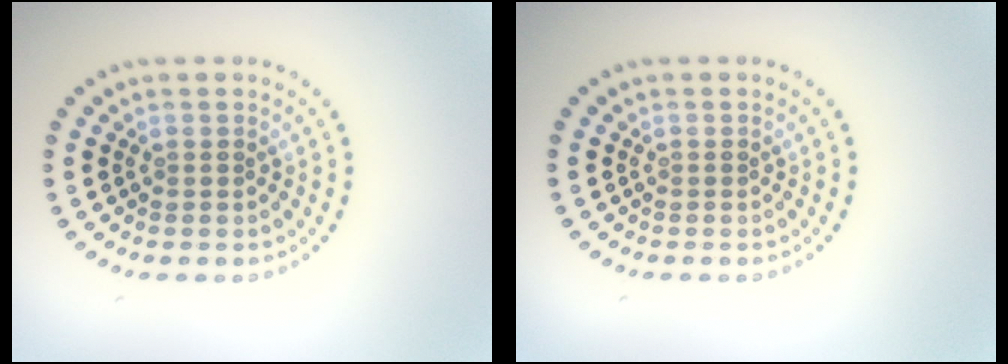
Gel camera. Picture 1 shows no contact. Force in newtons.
{"total": 0.0}